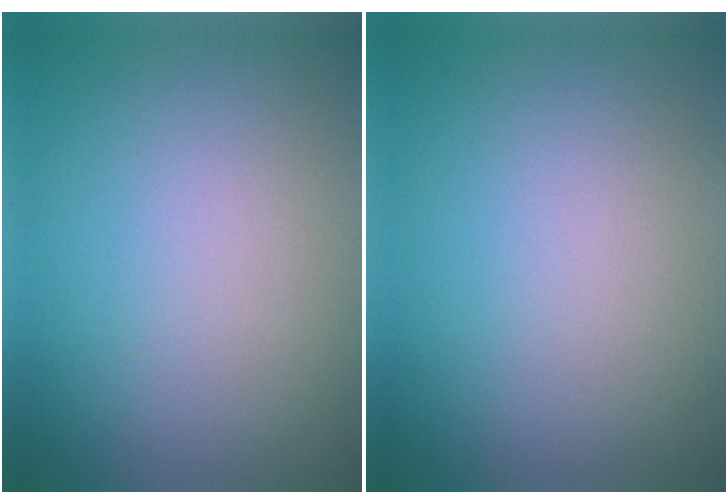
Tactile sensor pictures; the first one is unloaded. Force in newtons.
{"total": 0.0}